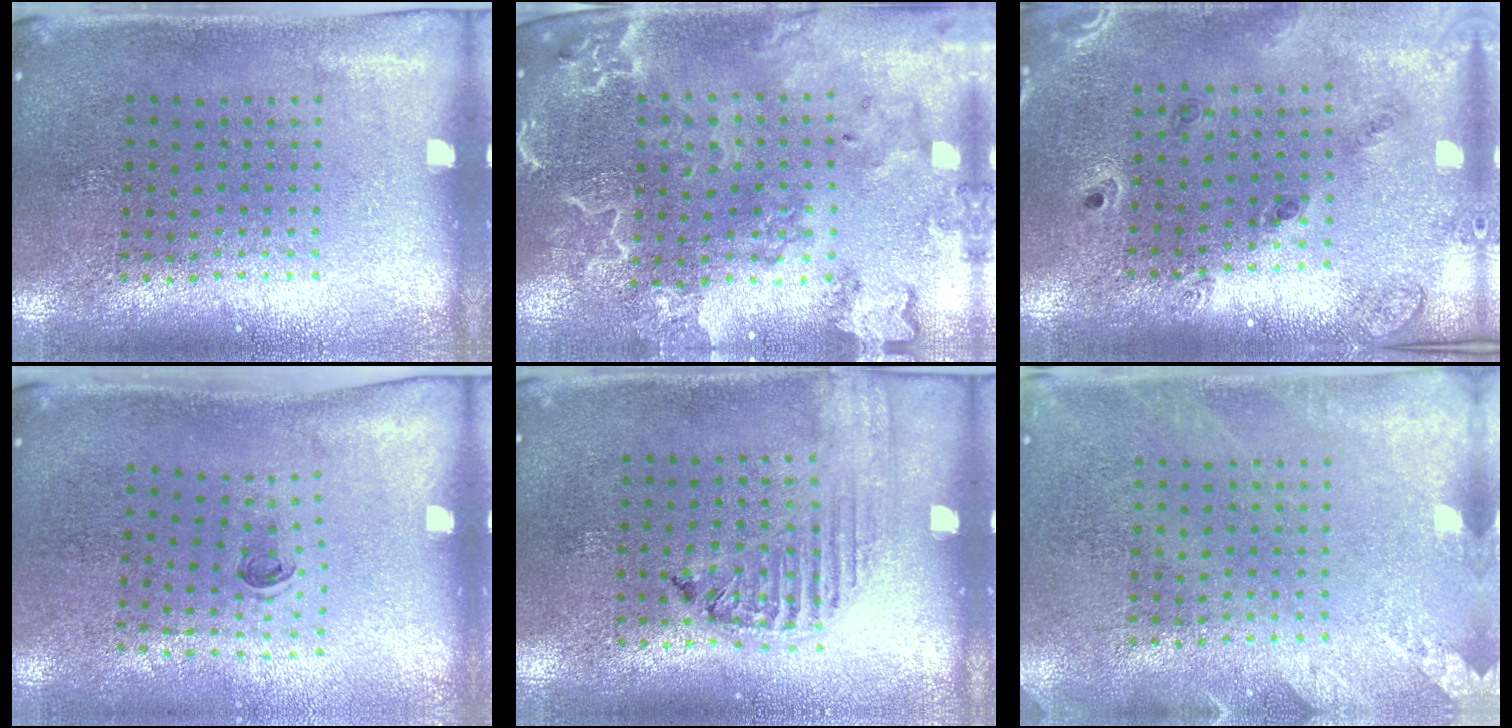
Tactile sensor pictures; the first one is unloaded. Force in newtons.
{"total": 2.9, "press": 2.7, "slide": 1.1}
{"total": 1.4, "press": 1.3, "slide": 0.2}
{"total": 0.5, "press": 0.3, "slide": 0.4}
{"total": 1.6, "press": 1.6, "slide": 0.3}
{"total": 1.9, "press": 1.9, "slide": 0.2}